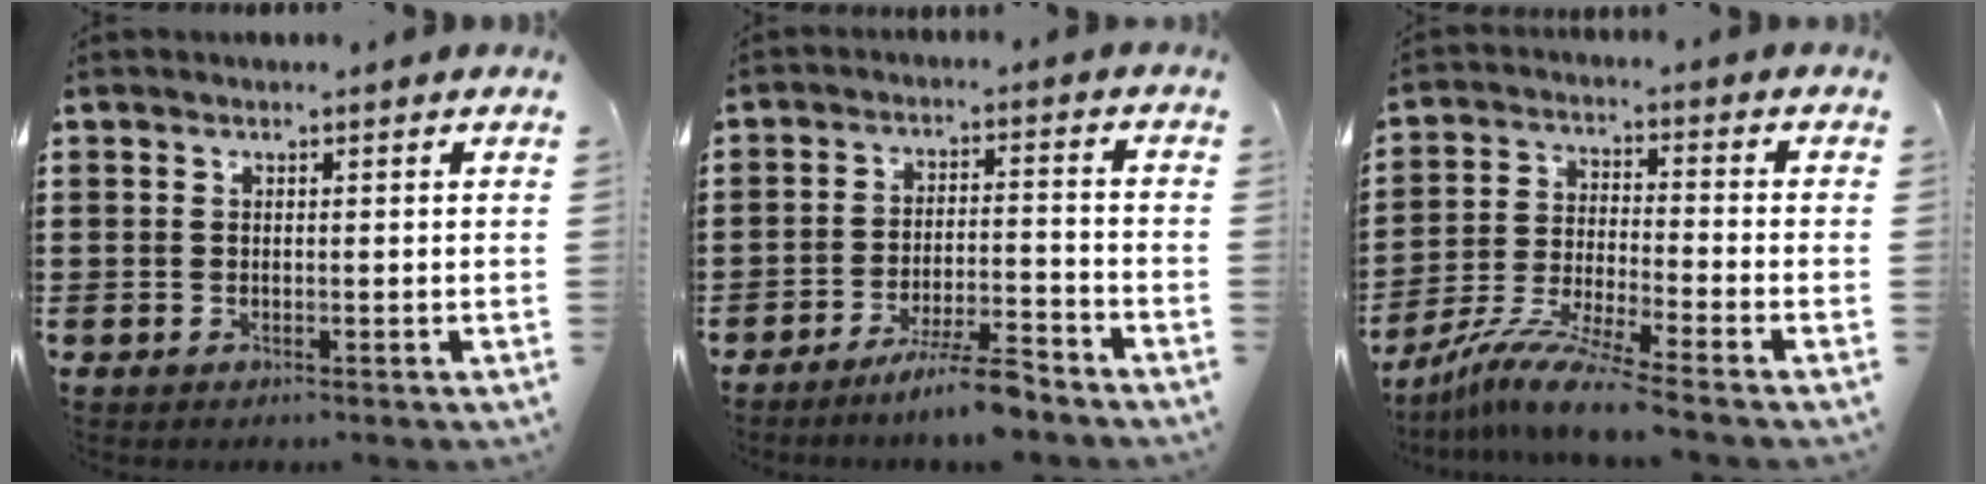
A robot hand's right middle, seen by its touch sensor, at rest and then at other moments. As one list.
[{"total": 7.0, "force": [-6.0, 0.1, 3.7], "torque": [-0.068, -0.009, -0.108]}, {"total": 8.9, "force": [-7.7, -0.3, 4.4], "torque": [-0.089, -0.008, -0.149]}]